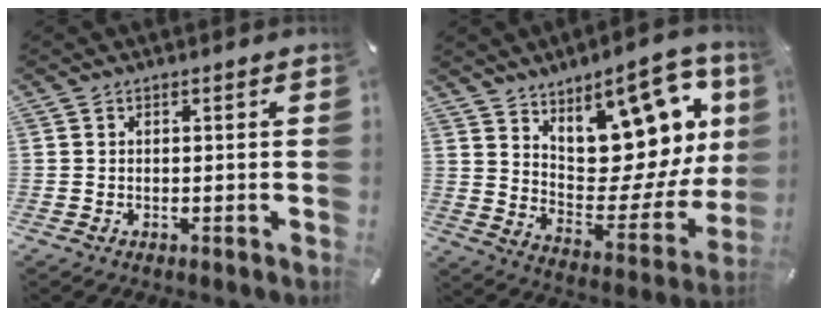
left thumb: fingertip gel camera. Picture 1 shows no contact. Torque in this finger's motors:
{"motor_torque": [2.92, 2.09, 0.48, -0.33, 0.21]}